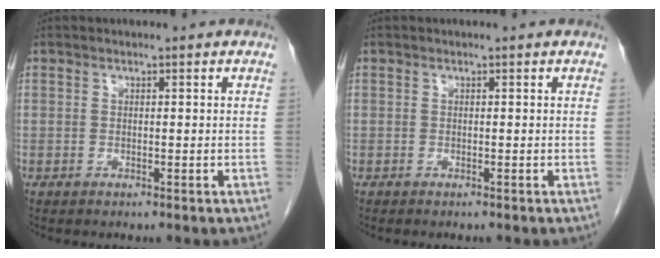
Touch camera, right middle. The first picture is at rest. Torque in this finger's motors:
{"motor_torque": [-0.17, -0.26, -0.04, -0.01]}